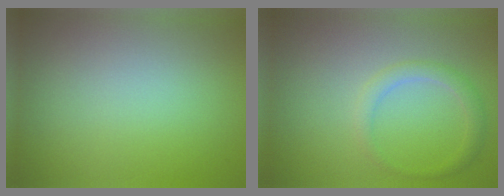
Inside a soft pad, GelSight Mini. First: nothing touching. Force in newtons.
{"total": 1.9, "press": 1.9, "slide": 0.1}